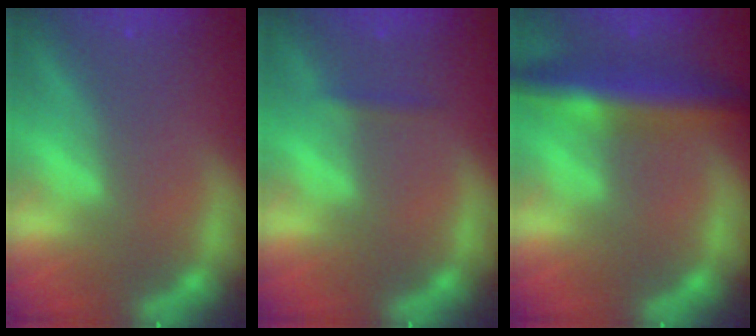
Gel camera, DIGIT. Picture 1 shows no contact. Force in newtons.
{"total": 0.9}
{"total": 7.0}